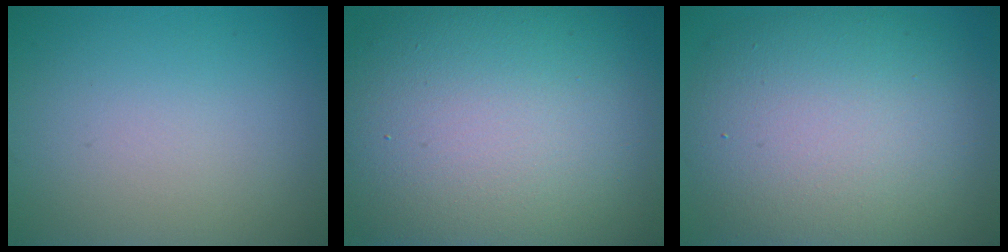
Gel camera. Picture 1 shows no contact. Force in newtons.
{"total": 16.5, "press": 16.5, "slide": 0.3}
{"total": 11.8, "press": 11.8, "slide": 0.9}